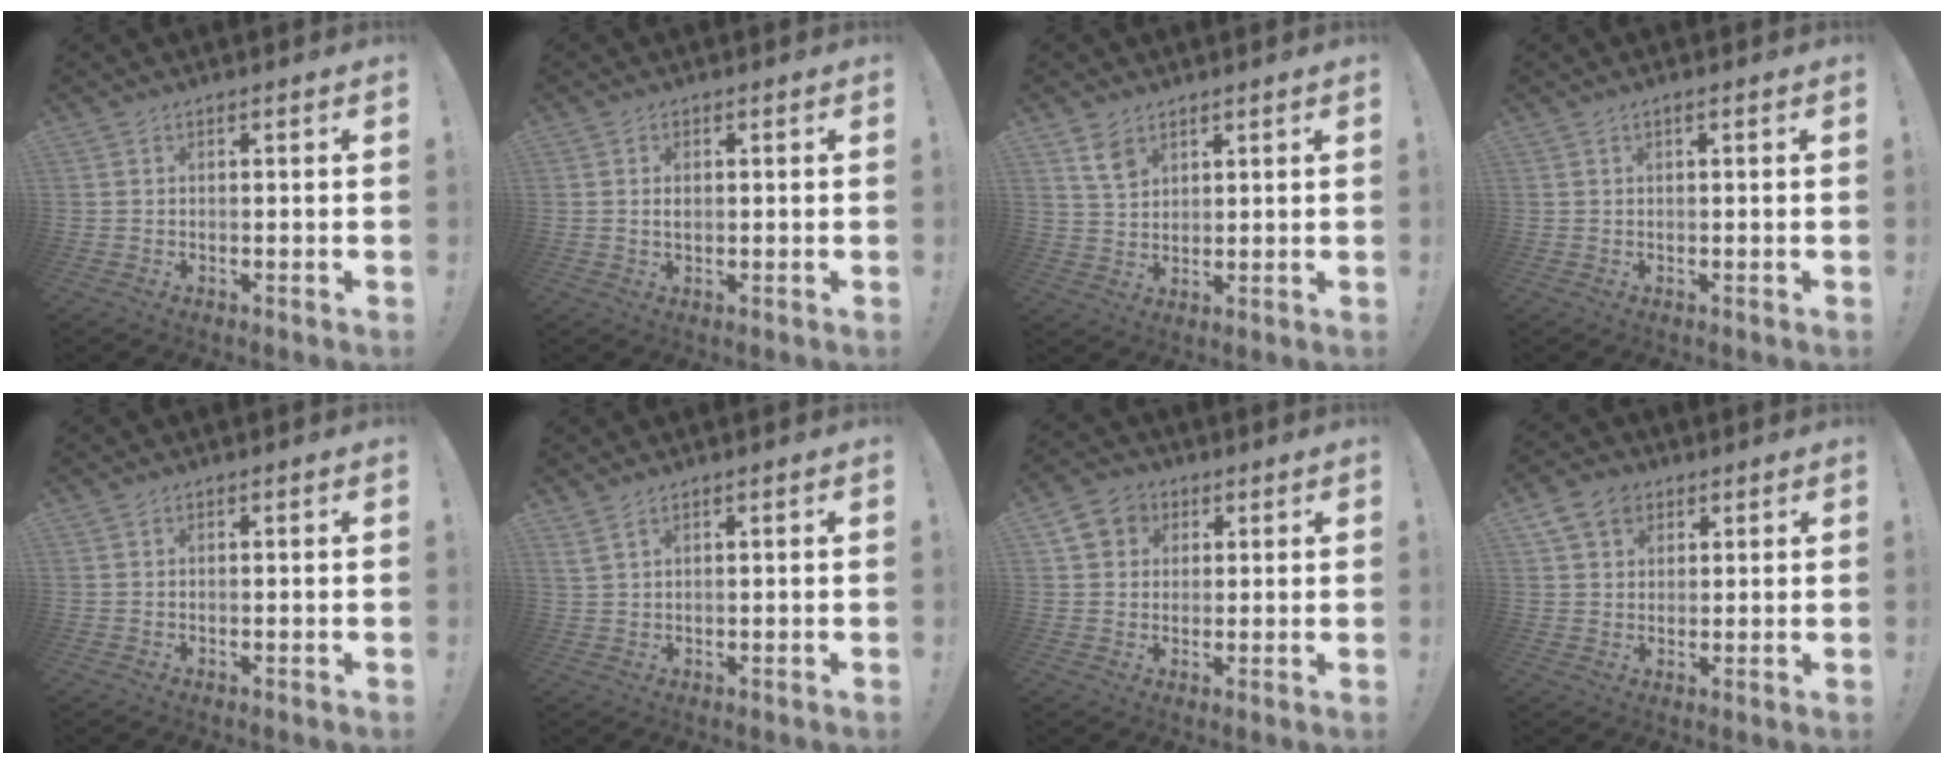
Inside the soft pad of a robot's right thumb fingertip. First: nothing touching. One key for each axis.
{"total": 1.6, "fx": 0.2, "fy": 1.0, "fz": 1.2, "tx": -0.021, "ty": 0.003, "tz": 0.002}
{"total": 6.1, "fx": 3.8, "fy": 4.0, "fz": 2.7, "tx": -0.034, "ty": -0.020, "tz": 0.071}
{"total": 0.6, "fx": 0.2, "fy": -0.1, "fz": 0.6, "tx": -0.013, "ty": 0.002, "tz": 0.002}
{"total": 0.0}
{"total": 2.6, "fx": 1.8, "fy": 0.5, "fz": 1.8, "tx": -0.041, "ty": -0.004, "tz": 0.036}
{"total": 6.5, "fx": 2.3, "fy": 5.8, "fz": 2.0, "tx": -0.033, "ty": -0.004, "tz": 0.048}
{"total": 7.6, "fx": 4.1, "fy": 5.7, "fz": 3.0, "tx": -0.045, "ty": -0.013, "tz": 0.080}